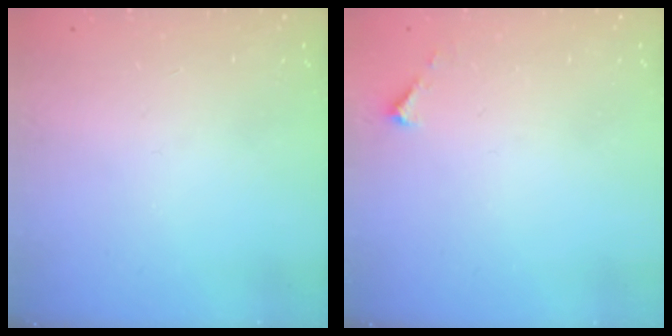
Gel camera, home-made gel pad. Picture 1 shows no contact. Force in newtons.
{"total": 2.1, "press": 2.1, "slide": 0.2}